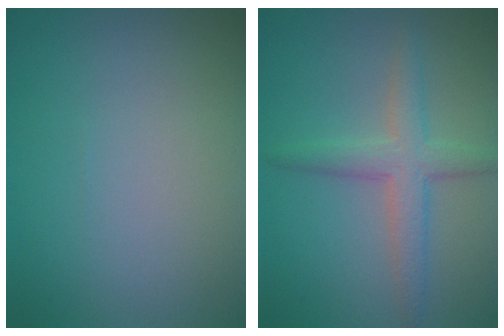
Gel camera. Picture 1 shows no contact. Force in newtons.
{"total": 3.6, "press": 3.6, "slide": 0.1}